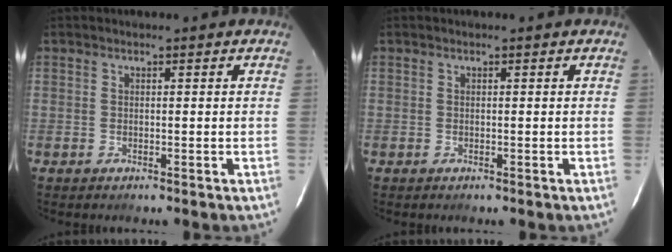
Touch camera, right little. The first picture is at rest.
{"total": 0.0}